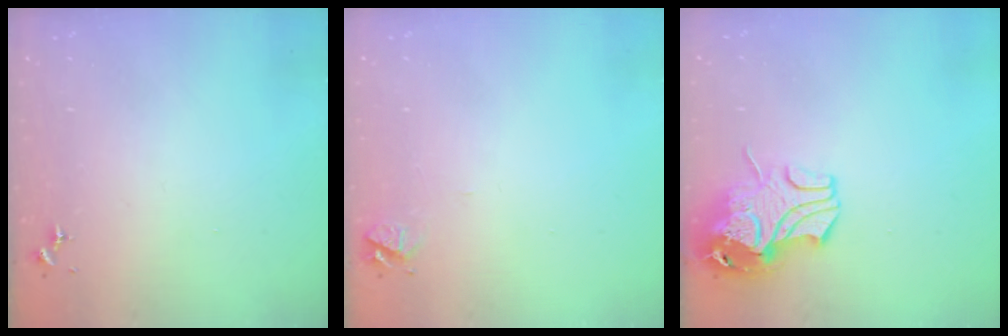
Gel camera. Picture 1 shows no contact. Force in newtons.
{"total": 4.9, "press": 4.9, "slide": 0.5}
{"total": 12.1, "press": 12.0, "slide": 1.8}